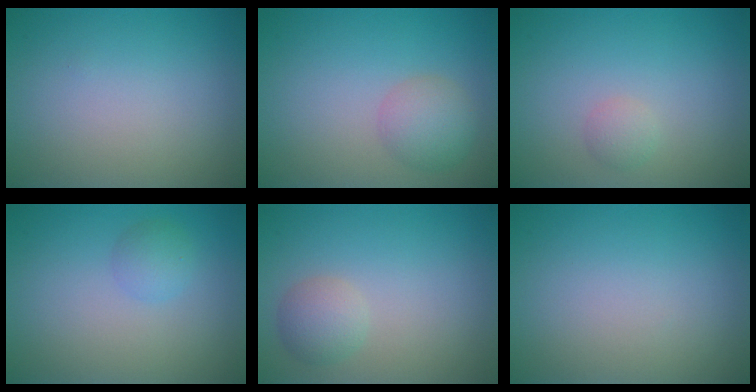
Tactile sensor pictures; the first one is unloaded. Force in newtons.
{"total": 2.9, "press": 2.8, "slide": 0.3}
{"total": 1.1, "press": 1.1, "slide": 0.0}
{"total": 1.6, "press": 1.5, "slide": 0.1}
{"total": 2.1, "press": 2.1, "slide": 0.1}
{"total": 0.0}